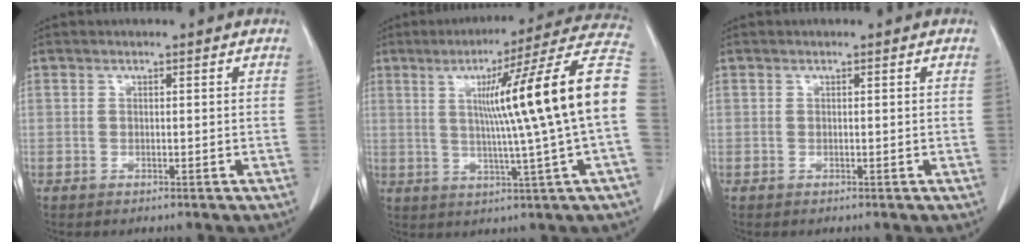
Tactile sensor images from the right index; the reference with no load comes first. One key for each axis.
{"total": 20.1, "fx": 1.8, "fy": -1.7, "fz": 20.0, "tx": -0.265, "ty": 0.025, "tz": 0.015}
{"total": 0.0}